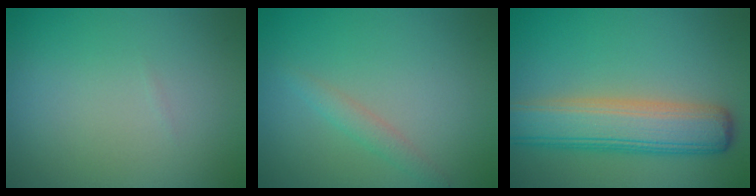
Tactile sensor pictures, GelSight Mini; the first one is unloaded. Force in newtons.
{"total": 1.3, "press": 1.3, "slide": 0.1}
{"total": 7.0, "press": 7.0, "slide": 0.6}